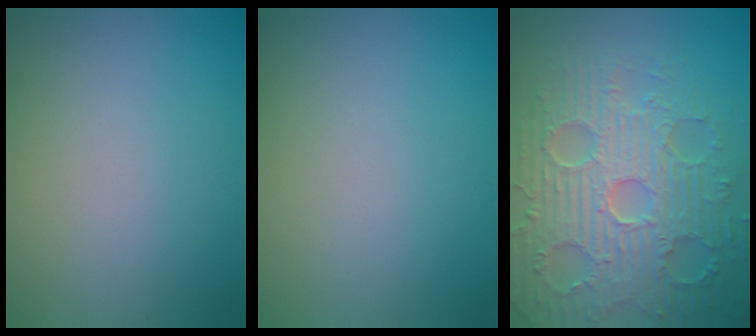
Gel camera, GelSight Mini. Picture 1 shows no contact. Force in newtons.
{"total": 0.0}
{"total": 9.1, "press": 6.7, "slide": 6.2}